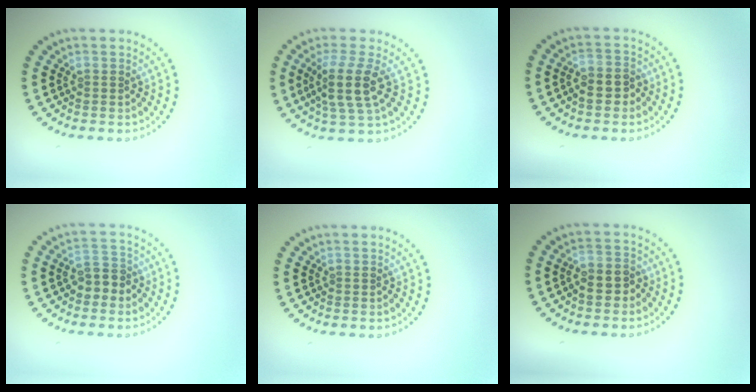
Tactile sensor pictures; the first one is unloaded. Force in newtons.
{"total": 3.8, "press": 3.1, "slide": 2.3}
{"total": 2.5, "press": 2.4, "slide": 0.8}
{"total": 2.6, "press": 2.4, "slide": 0.8}
{"total": 0.0}
{"total": 2.5, "press": 2.4, "slide": 0.8}